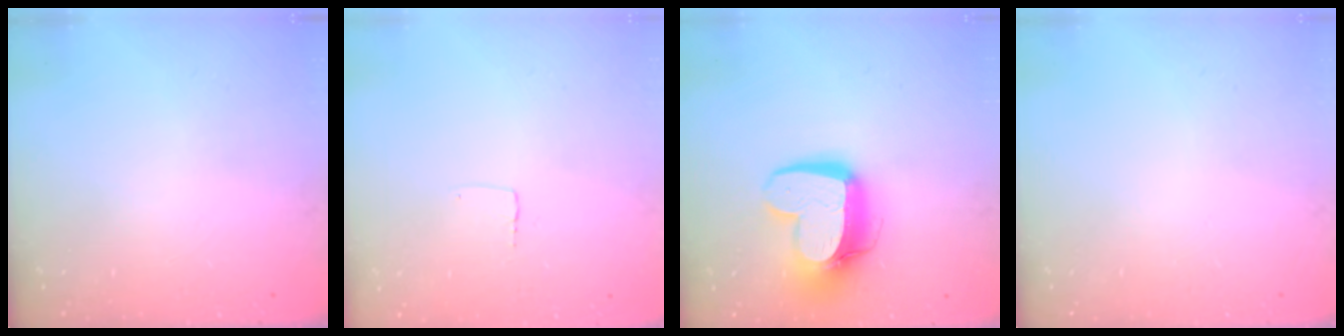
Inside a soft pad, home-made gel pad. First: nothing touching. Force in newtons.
{"total": 2.3, "press": 2.3, "slide": 0.1}
{"total": 15.2, "press": 15.2, "slide": 1.4}
{"total": 0.0}